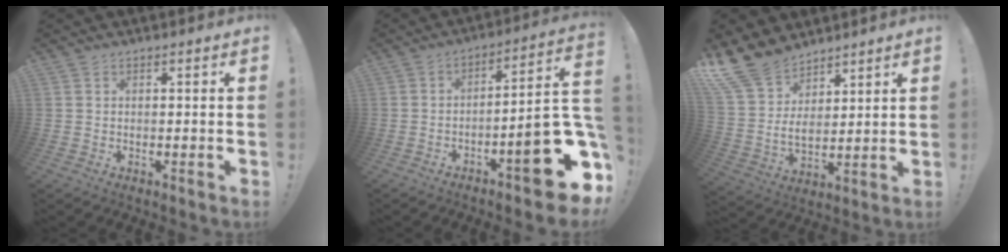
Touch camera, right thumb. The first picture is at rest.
{"total": 19.1, "force": [-8.6, 5.0, 16.4], "torque": [-0.194, 0.046, -0.129]}
{"total": 13.9, "force": [10.9, 7.1, 5.0], "torque": [-0.110, -0.077, 0.211]}